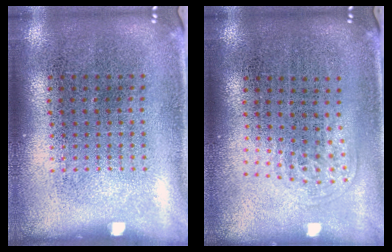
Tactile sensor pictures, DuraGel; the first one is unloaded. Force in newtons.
{"total": 0.9, "press": 0.6, "slide": 0.7}